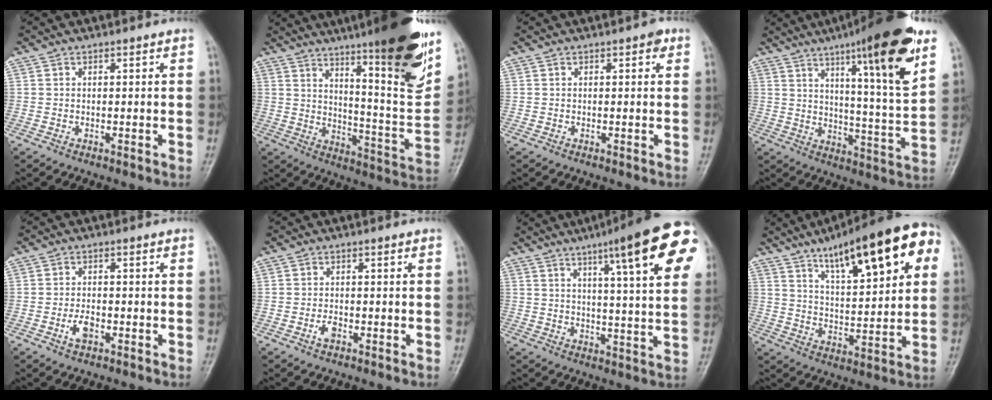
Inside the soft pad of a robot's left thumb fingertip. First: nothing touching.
{"total": 23.7, "force": [14.2, 3.4, 18.6], "torque": [-0.238, -0.070, 0.215]}
{"total": 1.5, "force": [0.6, 0.8, 1.2], "torque": [-0.008, 0.002, 0.005]}
{"total": 20.5, "force": [11.0, 2.6, 17.1], "torque": [-0.227, -0.051, 0.162]}
{"total": 3.3, "force": [-1.4, 1.7, 2.4], "torque": [-0.045, 0.007, -0.028]}
{"total": 2.0, "force": [-1.0, 1.0, 1.4], "torque": [-0.027, 0.004, -0.020]}
{"total": 19.8, "force": [9.0, 3.1, 17.4], "torque": [-0.218, -0.015, 0.115]}
{"total": 21.5, "force": [10.4, 6.7, 17.6], "torque": [-0.222, -0.016, 0.155]}